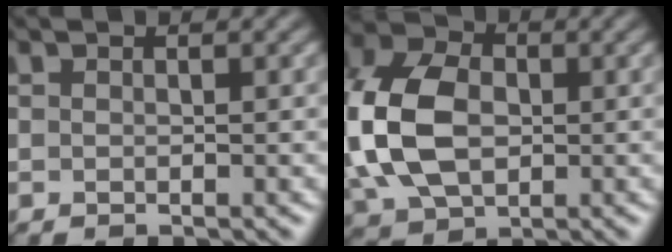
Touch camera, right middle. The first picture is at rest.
{"total": 9.8, "force": [0.2, 7.0, 6.9], "torque": [-0.171, 0.013, -0.005]}